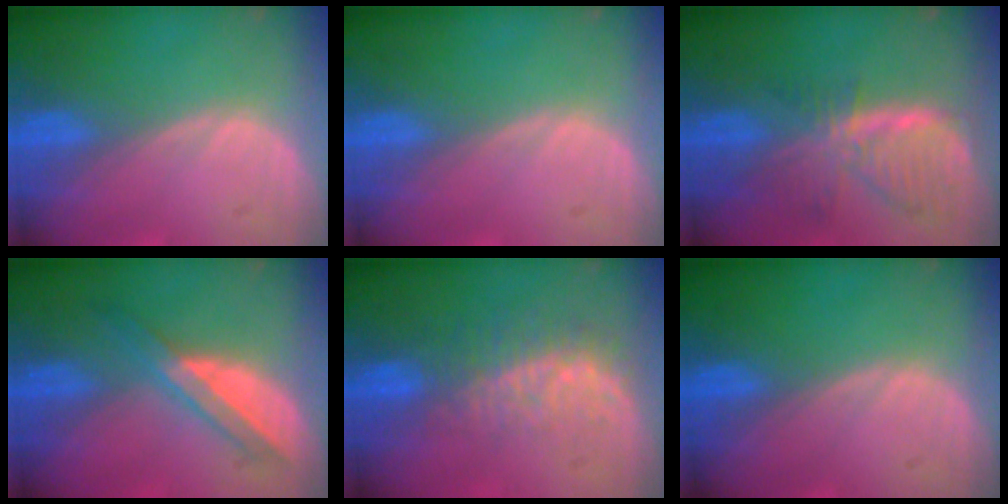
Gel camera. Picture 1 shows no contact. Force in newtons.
{"total": 0.0}
{"total": 7.8, "press": 7.0, "slide": 3.4}
{"total": 5.9, "press": 5.3, "slide": 2.5}
{"total": 8.3, "press": 7.2, "slide": 4.1}
{"total": 0.0}